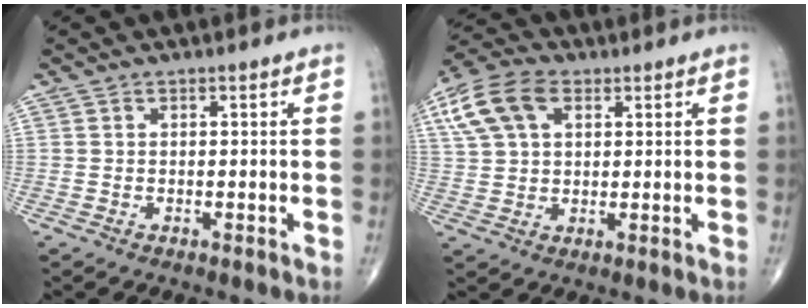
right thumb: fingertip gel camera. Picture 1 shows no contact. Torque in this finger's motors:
{"motor_torque": [-0.51, 1.03, 0.81, 0.32, 0.11]}